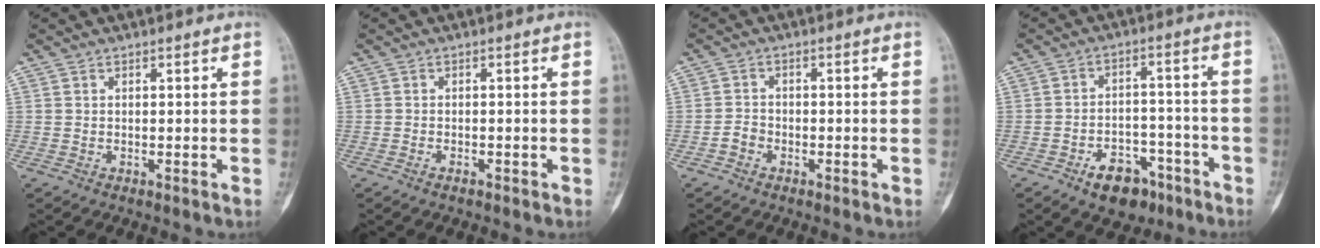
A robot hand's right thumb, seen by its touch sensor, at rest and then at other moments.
{"total": 1.0, "force": [-0.8, 0.5, 0.4], "torque": [-0.008, 0.004, -0.016]}
{"total": 2.5, "force": [-1.3, 1.9, 0.9], "torque": [-0.007, 0.012, -0.029]}
{"total": 10.0, "force": [-6.2, 6.2, 4.9], "torque": [-0.041, 0.049, -0.089]}